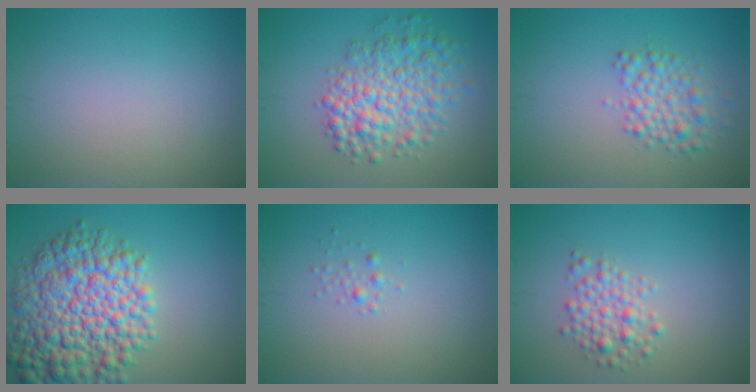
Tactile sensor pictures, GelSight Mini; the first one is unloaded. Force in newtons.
{"total": 5.9, "press": 5.9, "slide": 0.2}
{"total": 3.1, "press": 3.1, "slide": 0.0}
{"total": 10.8, "press": 10.8, "slide": 0.3}
{"total": 0.7, "press": 0.7, "slide": 0.0}
{"total": 2.6, "press": 2.6, "slide": 0.2}